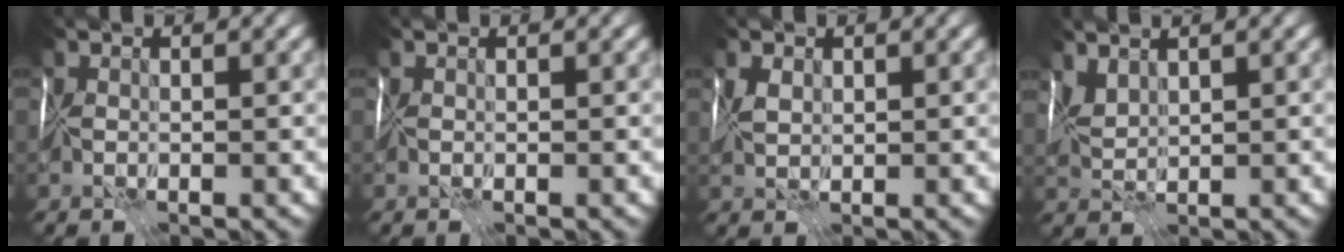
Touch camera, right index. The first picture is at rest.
{"total": 0.0}
{"total": 0.7, "force": [0.7, 0.0, 0.3], "torque": [-0.002, -0.001, 0.014]}
{"total": 1.8, "force": [1.6, -0.9, -0.3], "torque": [0.011, -0.002, 0.039]}